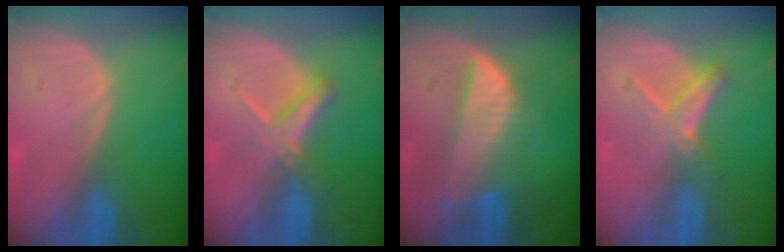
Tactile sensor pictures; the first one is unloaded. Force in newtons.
{"total": 5.6, "press": 5.1, "slide": 2.2}
{"total": 7.5, "press": 6.8, "slide": 3.2}
{"total": 5.8, "press": 5.2, "slide": 2.5}